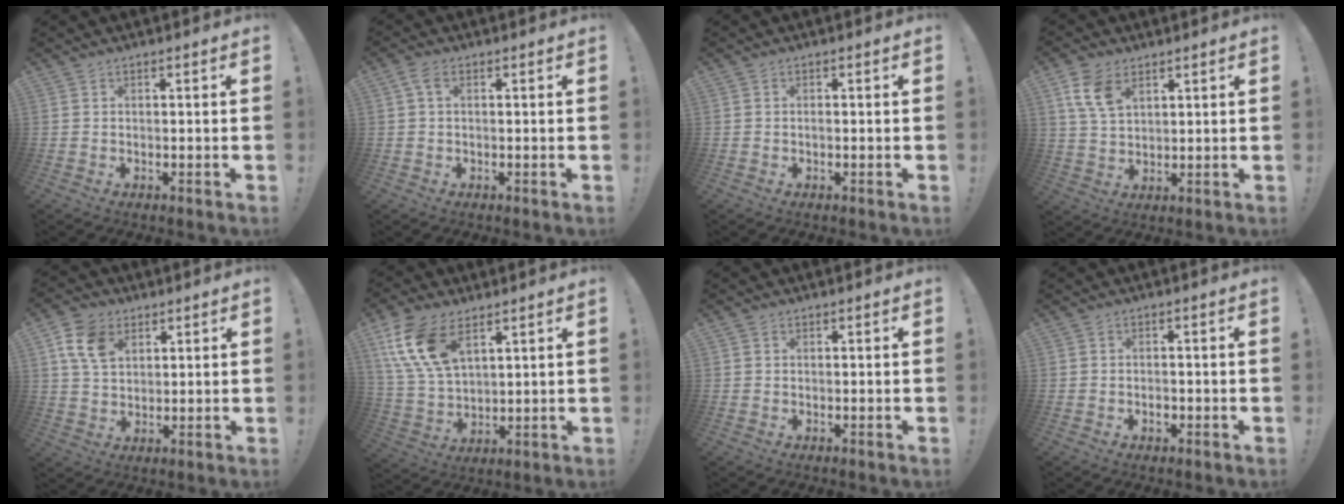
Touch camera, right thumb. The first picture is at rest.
{"total": 2.9, "force": [0.8, 1.6, 2.3], "torque": [-0.042, 0.004, 0.013]}
{"total": 0.5, "force": [-0.4, 0.2, 0.1], "torque": [-0.007, 0.003, -0.007]}
{"total": 8.8, "force": [4.6, 5.4, 5.3], "torque": [-0.099, -0.014, 0.087]}
{"total": 10.5, "force": [4.7, 7.3, 5.8], "torque": [-0.104, -0.008, 0.092]}
{"total": 15.1, "force": [7.7, 8.3, 9.9], "torque": [-0.208, -0.027, 0.146]}
{"total": 0.0}
{"total": 1.6, "force": [-0.8, 1.1, 0.9], "torque": [-0.007, 0.000, -0.016]}